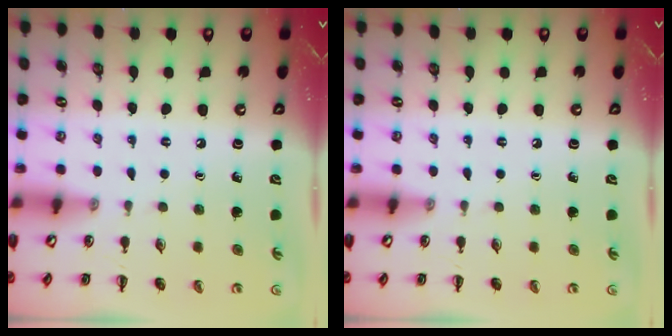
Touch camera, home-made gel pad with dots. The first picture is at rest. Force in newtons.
{"total": 0.0}